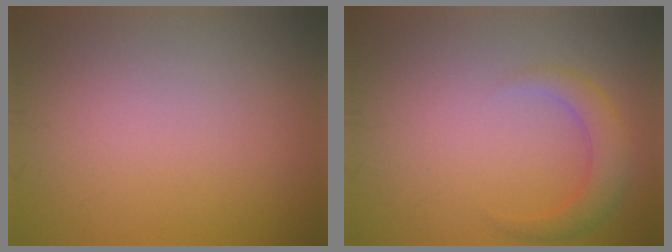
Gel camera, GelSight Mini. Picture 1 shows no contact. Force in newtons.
{"total": 2.9, "press": 2.9, "slide": 0.2}